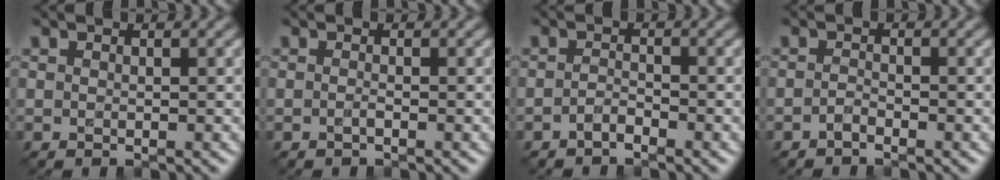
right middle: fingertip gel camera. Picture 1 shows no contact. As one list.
[{"total": 0.6, "force": [-0.3, 0.1, 0.5], "torque": [-0.010, 0.000, -0.007]}, {"total": 1.1, "force": [-0.9, 0.3, 0.6], "torque": [-0.014, 0.003, -0.020]}, {"total": 0.9, "force": [-0.7, 0.2, 0.5], "torque": [-0.011, 0.002, -0.016]}]